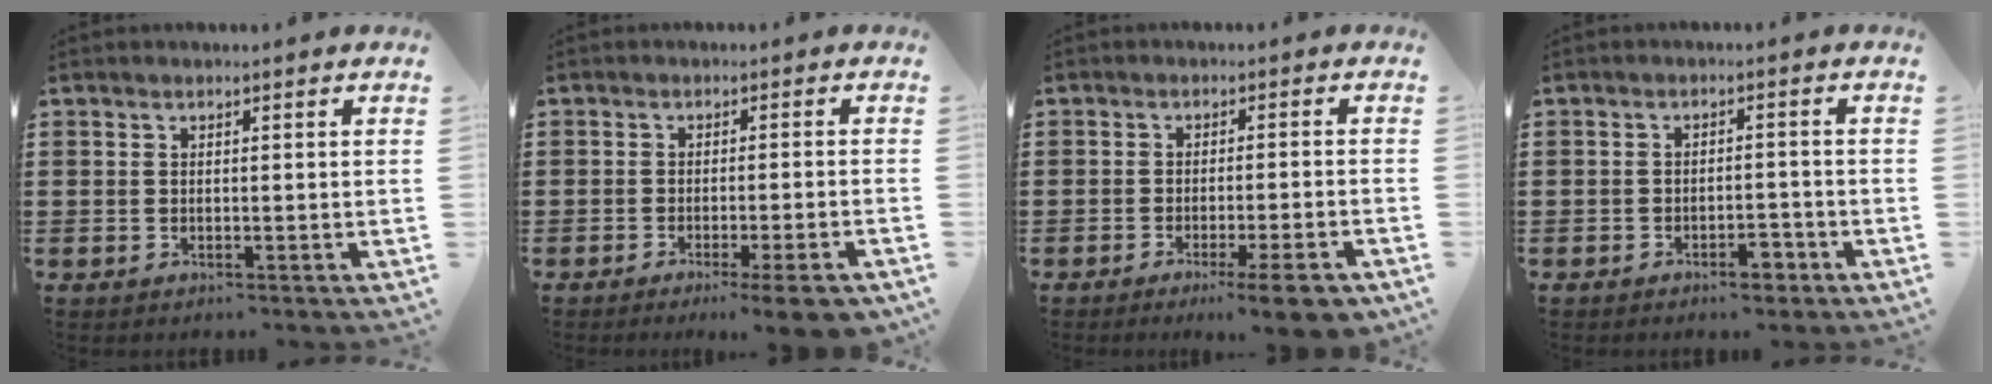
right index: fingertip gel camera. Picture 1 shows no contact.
{"total": 4.3, "force": [-3.1, -0.4, 3.1], "torque": [-0.046, -0.016, -0.053]}
{"total": 5.7, "force": [-4.0, -0.1, 4.1], "torque": [-0.062, -0.014, -0.068]}
{"total": 3.3, "force": [-2.6, 1.3, 1.7], "torque": [-0.028, 0.008, -0.049]}